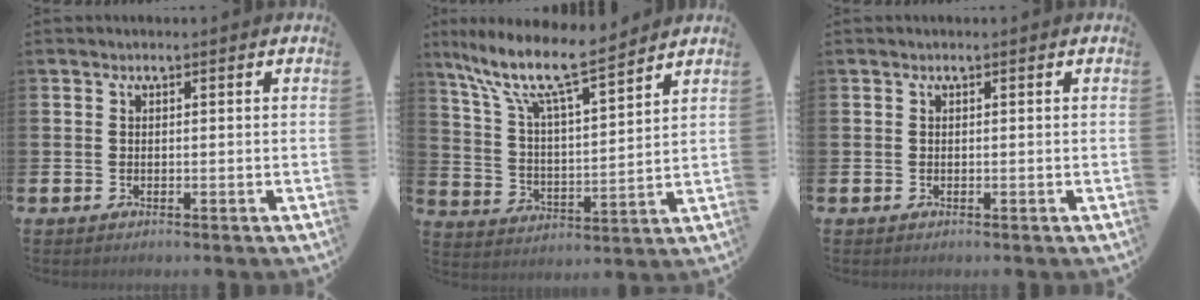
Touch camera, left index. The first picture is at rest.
{"total": 10.6, "force": [9.0, 1.7, 5.4], "torque": [-0.130, -0.056, 0.150]}
{"total": 0.0}